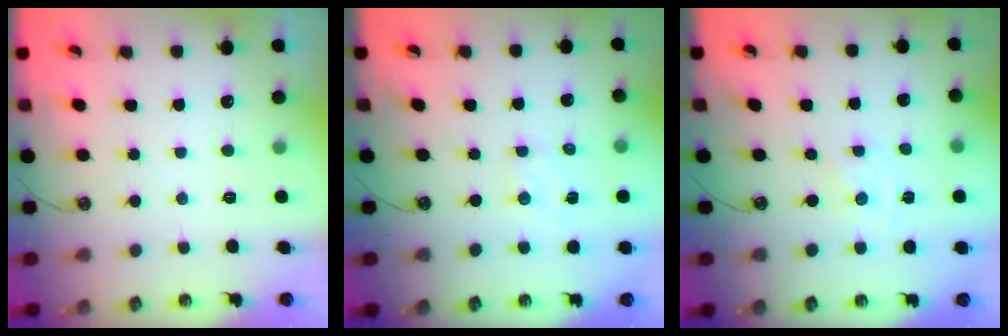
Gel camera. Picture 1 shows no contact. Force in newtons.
{"total": 3.5, "press": 3.4, "slide": 0.5}
{"total": 0.0}